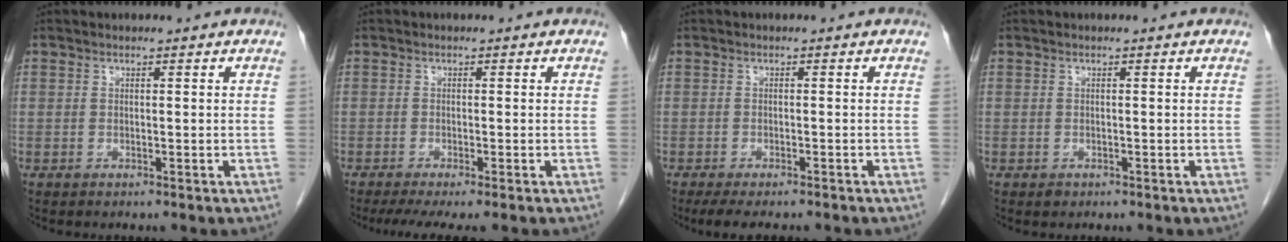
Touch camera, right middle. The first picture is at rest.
{"total": 5.2, "force": [-3.9, 0.3, 3.4], "torque": [-0.052, -0.015, -0.062]}
{"total": 6.5, "force": [-5.3, 1.6, 3.4], "torque": [-0.043, -0.009, -0.076]}
{"total": 0.6, "force": [-0.3, 0.4, 0.2], "torque": [-0.003, 0.001, -0.004]}